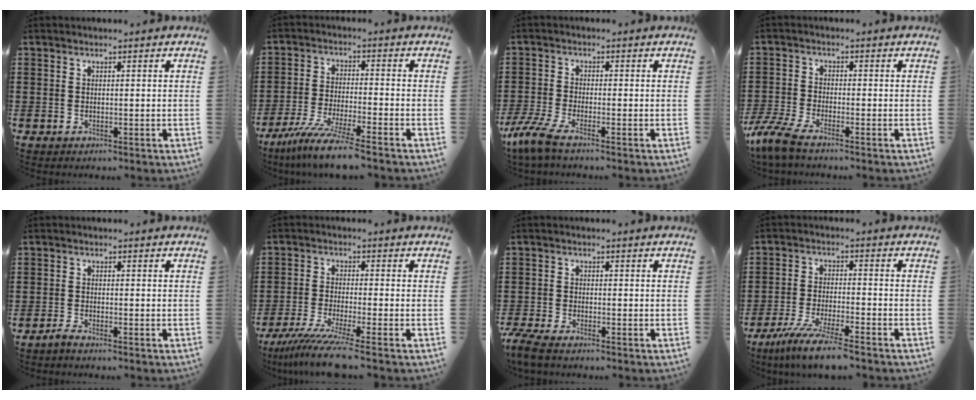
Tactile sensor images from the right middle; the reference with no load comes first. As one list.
[{"total": 7.9, "force": [-6.6, -0.4, 4.3], "torque": [-0.095, -0.019, -0.130]}, {"total": 4.2, "force": [-3.0, 0.3, 2.9], "torque": [-0.085, -0.020, -0.065]}, {"total": 4.5, "force": [-3.7, 0.5, 2.6], "torque": [-0.084, -0.020, -0.081]}, {"total": 1.2, "force": [-1.1, 0.0, 0.6], "torque": [-0.011, -0.002, -0.020]}, {"total": 6.2, "force": [-4.8, -0.4, 3.8], "torque": [-0.088, -0.024, -0.095]}, {"total": 2.9, "force": [-2.6, 0.2, 1.3], "torque": [-0.043, -0.007, -0.057]}, {"total": 7.0, "force": [-5.9, -0.3, 3.6], "torque": [-0.080, -0.018, -0.114]}]